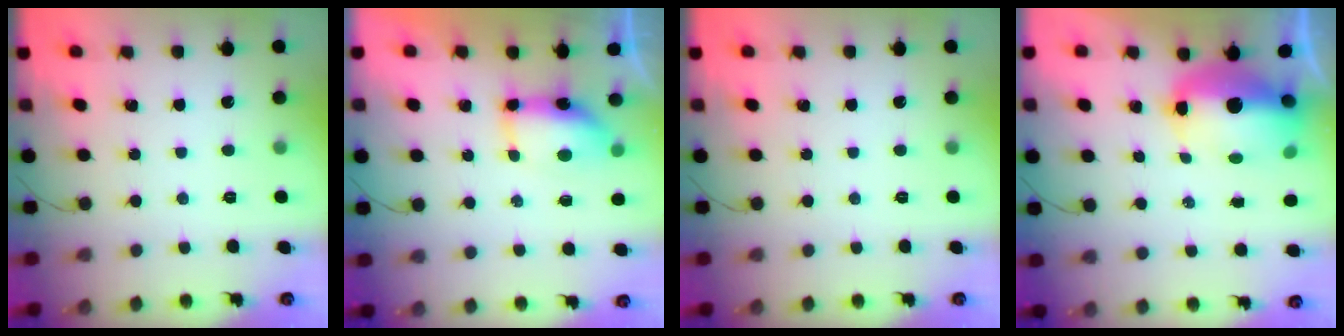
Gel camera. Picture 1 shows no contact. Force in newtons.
{"total": 7.4, "press": 7.3, "slide": 0.9}
{"total": 0.0}
{"total": 17.7, "press": 14.1, "slide": 10.6}